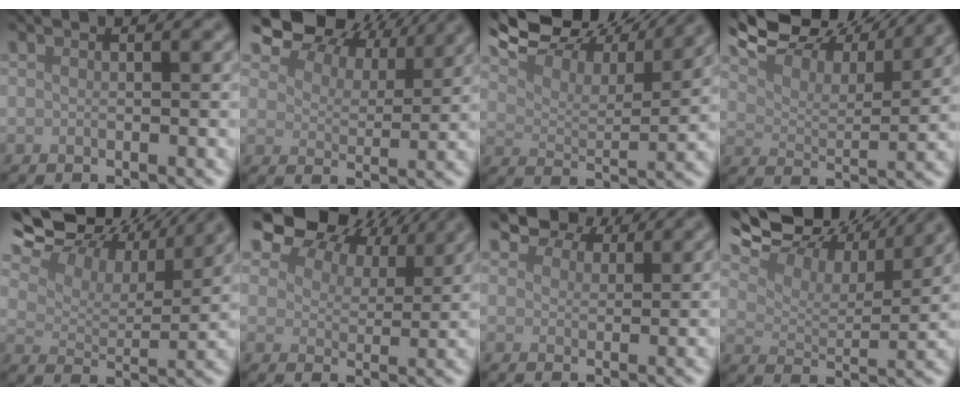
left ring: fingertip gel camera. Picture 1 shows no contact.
{"total": 9.3, "force": [7.3, 4.1, 4.1], "torque": [-0.084, 0.008, 0.110]}
{"total": 10.9, "force": [9.6, 2.6, 4.4], "torque": [-0.092, 0.011, 0.136]}
{"total": 9.5, "force": [8.5, 2.2, 3.6], "torque": [-0.080, 0.011, 0.125]}
{"total": 13.8, "force": [10.7, 5.5, 6.7], "torque": [-0.136, 0.026, 0.141]}
{"total": 11.4, "force": [8.4, 5.6, 5.3], "torque": [-0.117, 0.008, 0.136]}
{"total": 4.4, "force": [3.8, 1.8, 1.2], "torque": [-0.029, 0.005, 0.060]}
{"total": 12.8, "force": [10.5, 4.2, 6.1], "torque": [-0.126, 0.020, 0.140]}